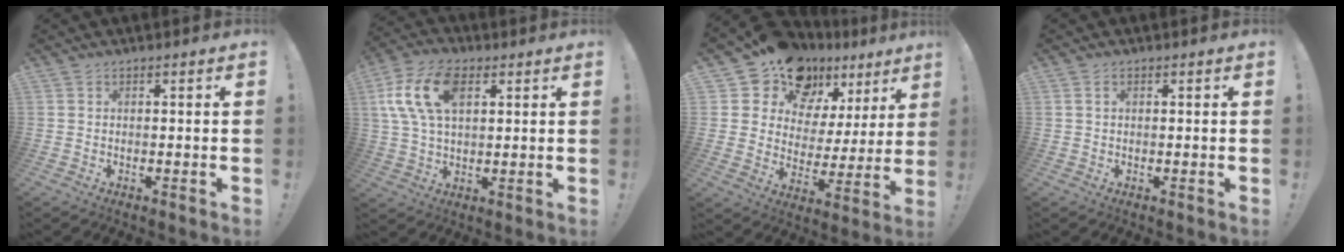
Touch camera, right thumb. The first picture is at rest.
{"total": 14.9, "force": [4.9, 8.8, 11.0], "torque": [-0.220, -0.001, 0.090]}
{"total": 16.1, "force": [12.7, 8.5, 5.0], "torque": [-0.083, -0.095, 0.235]}
{"total": 1.0, "force": [0.4, 0.5, 0.7], "torque": [-0.010, -0.001, 0.006]}